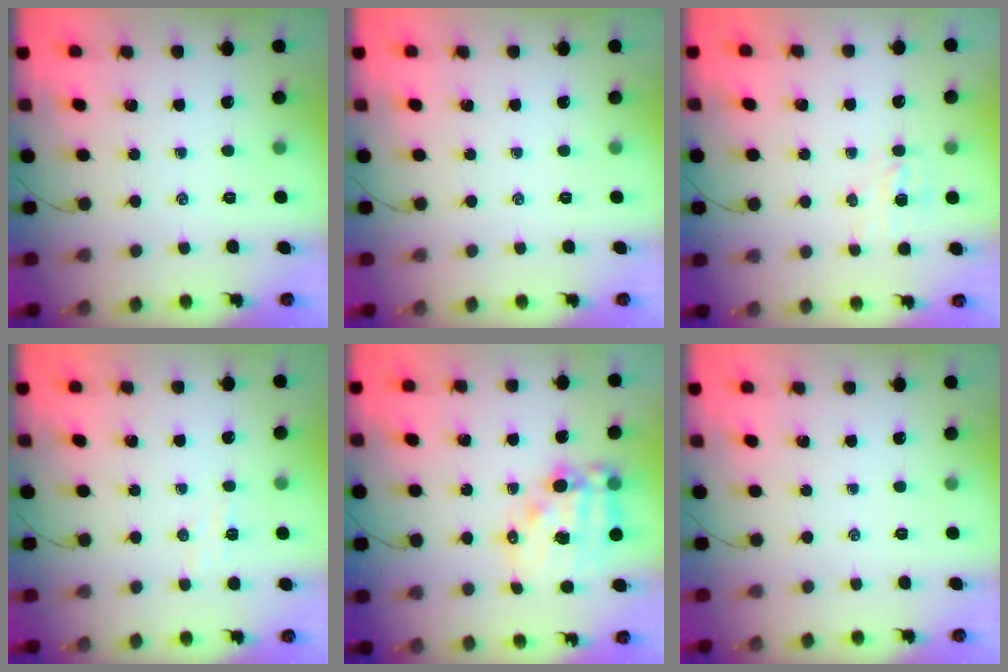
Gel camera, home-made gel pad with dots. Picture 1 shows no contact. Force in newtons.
{"total": 0.0}
{"total": 3.5, "press": 3.4, "slide": 1.0}
{"total": 3.8, "press": 3.6, "slide": 1.1}
{"total": 13.8, "press": 13.4, "slide": 3.3}
{"total": 0.0}